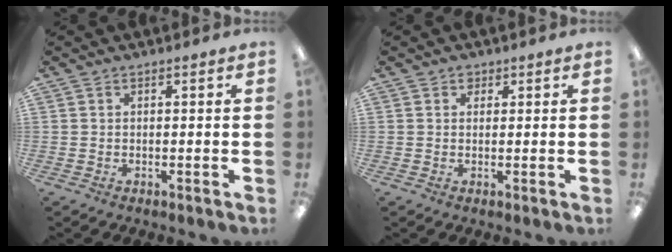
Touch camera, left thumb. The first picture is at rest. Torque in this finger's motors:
{"motor_torque": [0.04, -0.05, 0.40, -0.14, 0.00]}